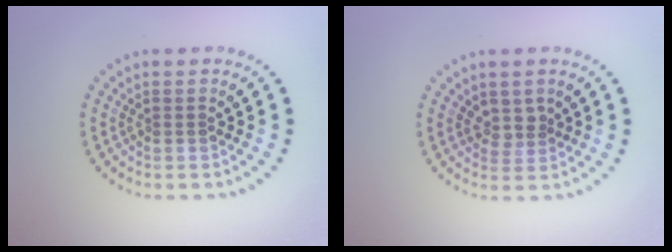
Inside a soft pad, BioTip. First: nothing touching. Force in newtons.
{"total": 1.6, "press": 1.3, "slide": 1.0}